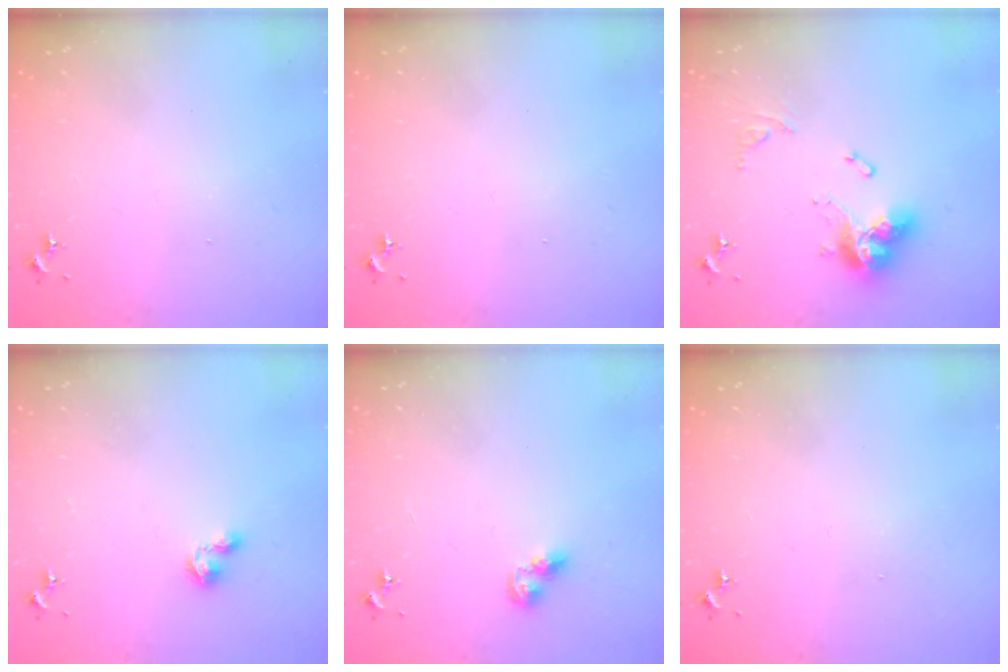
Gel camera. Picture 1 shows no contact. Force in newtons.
{"total": 0.0}
{"total": 14.6, "press": 14.6, "slide": 1.1}
{"total": 2.3, "press": 2.3, "slide": 0.4}
{"total": 5.7, "press": 5.7, "slide": 0.4}
{"total": 0.0}